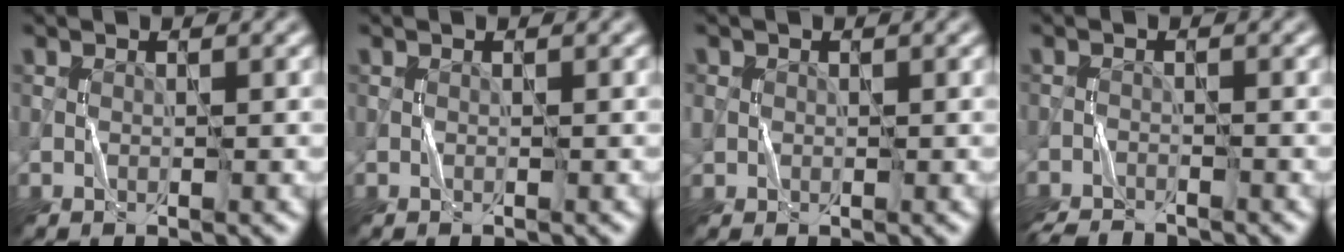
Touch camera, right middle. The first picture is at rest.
{"total": 0.0}
{"total": 1.2, "force": [0.1, 1.2, 0.2], "torque": [0.001, -0.001, -0.001]}
{"total": 4.0, "force": [-3.9, 0.5, 0.7], "torque": [-0.021, -0.014, -0.070]}